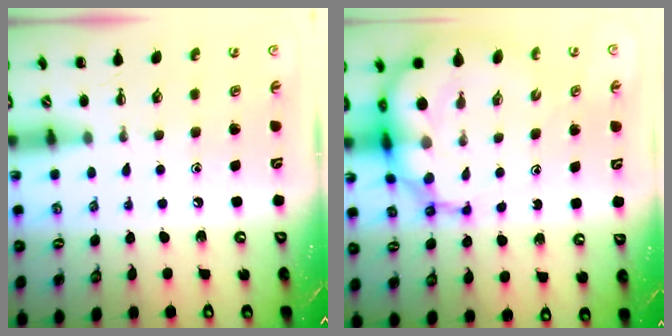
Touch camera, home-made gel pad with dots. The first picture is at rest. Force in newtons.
{"total": 12.1, "press": 11.8, "slide": 3.0}